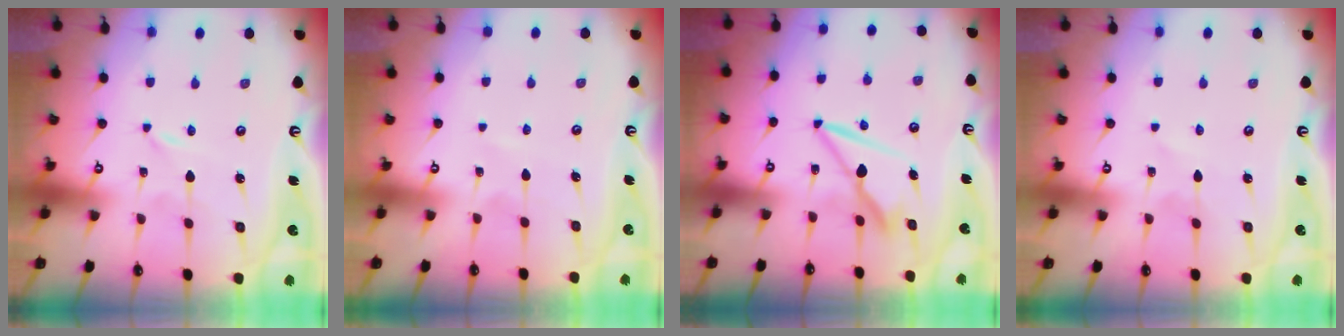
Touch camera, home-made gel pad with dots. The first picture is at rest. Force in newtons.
{"total": 2.2, "press": 2.1, "slide": 0.3}
{"total": 8.3, "press": 8.2, "slide": 1.2}
{"total": 1.5, "press": 1.4, "slide": 0.2}